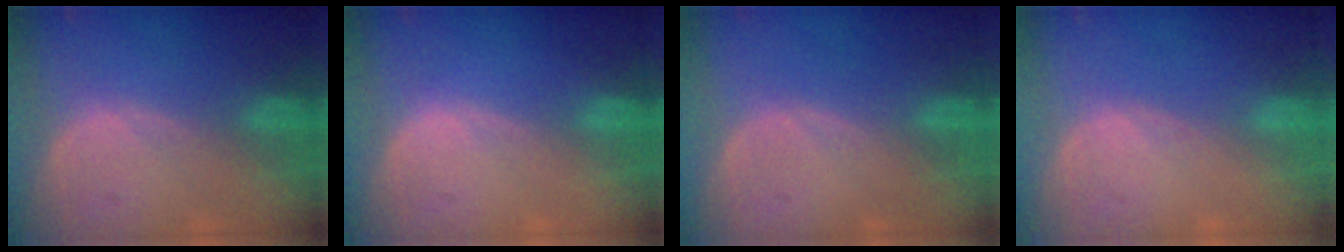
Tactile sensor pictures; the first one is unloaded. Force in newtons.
{"total": 0.0}
{"total": 0.0}
{"total": 0.0}